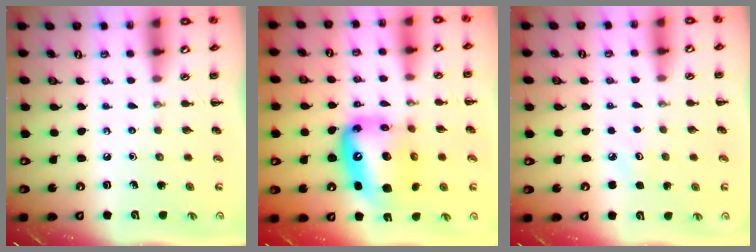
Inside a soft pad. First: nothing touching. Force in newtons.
{"total": 16.3, "press": 15.7, "slide": 4.4}
{"total": 2.8, "press": 2.7, "slide": 0.8}